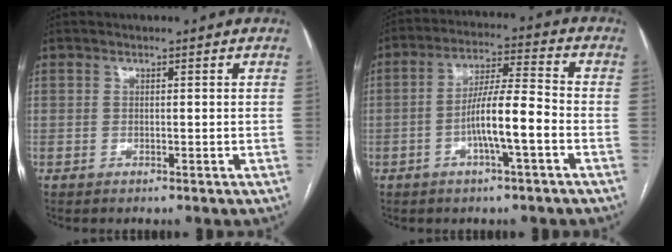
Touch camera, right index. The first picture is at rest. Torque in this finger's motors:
{"motor_torque": [1.40, -0.50, 0.84, 0.21]}